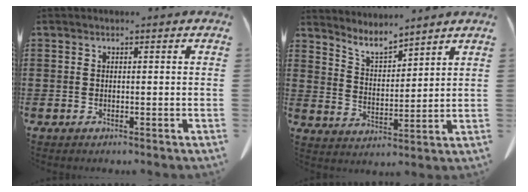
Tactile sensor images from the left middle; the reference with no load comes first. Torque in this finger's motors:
{"motor_torque": [0.19, 0.08, 0.00, 0.02]}